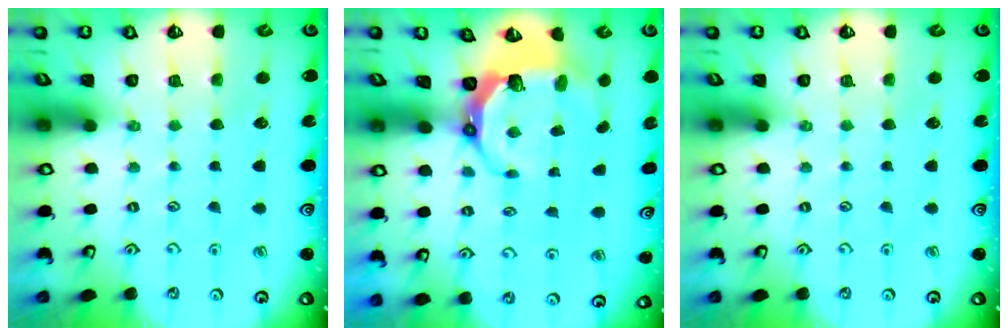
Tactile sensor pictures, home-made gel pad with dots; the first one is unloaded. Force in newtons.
{"total": 8.1, "press": 6.9, "slide": 4.2}
{"total": 0.0}